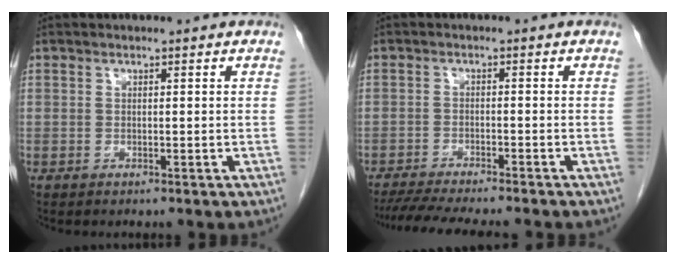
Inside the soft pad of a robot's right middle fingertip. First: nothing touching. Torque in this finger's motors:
{"motor_torque": [0.53, -0.42, 0.09, 0.05]}